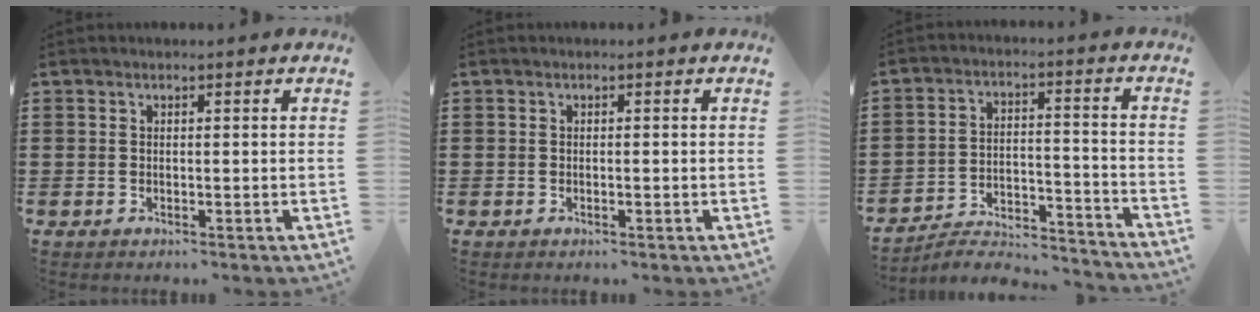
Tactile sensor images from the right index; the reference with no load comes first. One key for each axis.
{"total": 0.6, "fx": -0.2, "fy": 0.1, "fz": 0.6, "tx": -0.011, "ty": -0.004, "tz": -0.003}
{"total": 4.4, "fx": -4.2, "fy": 0.5, "fz": 1.1, "tx": -0.024, "ty": -0.002, "tz": -0.089}